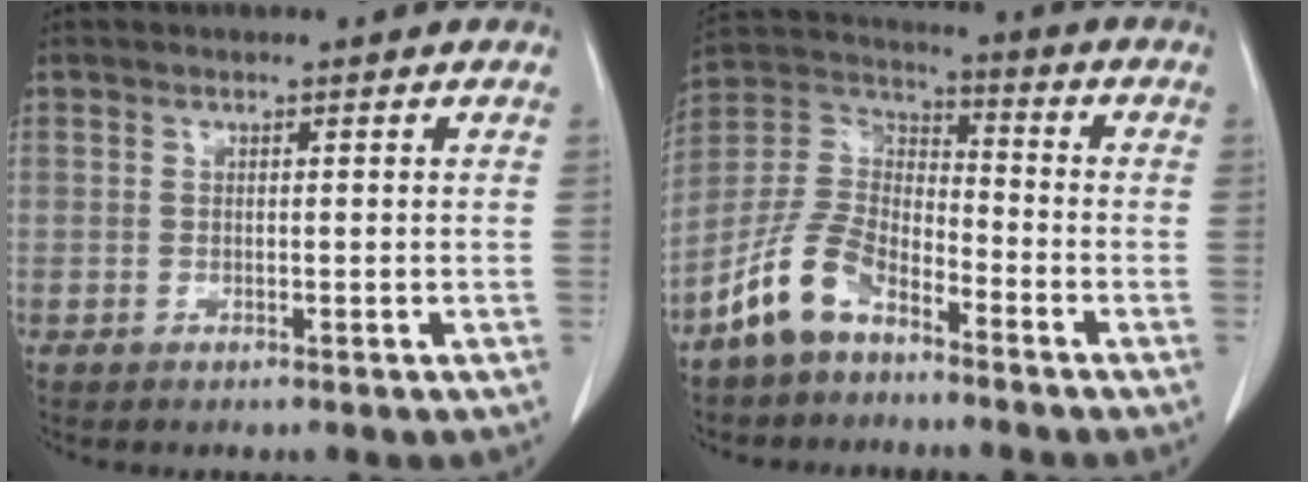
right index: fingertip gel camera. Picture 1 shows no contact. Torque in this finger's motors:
{"motor_torque": [1.05, -1.09, 0.28, 0.08]}